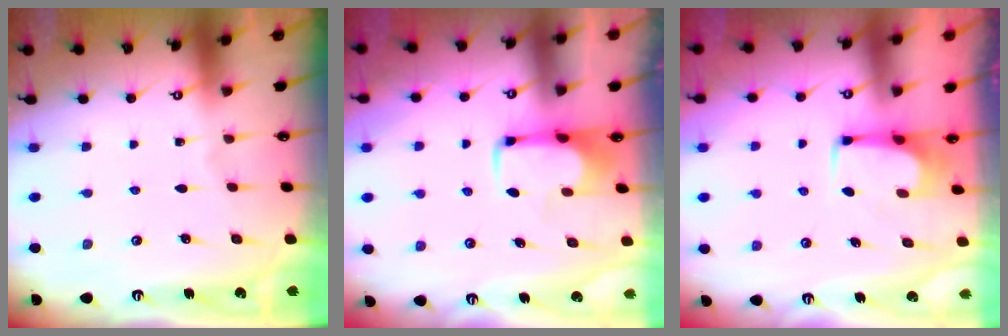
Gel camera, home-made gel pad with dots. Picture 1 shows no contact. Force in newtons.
{"total": 2.0, "press": 2.0, "slide": 0.4}
{"total": 3.9, "press": 3.9, "slide": 0.4}